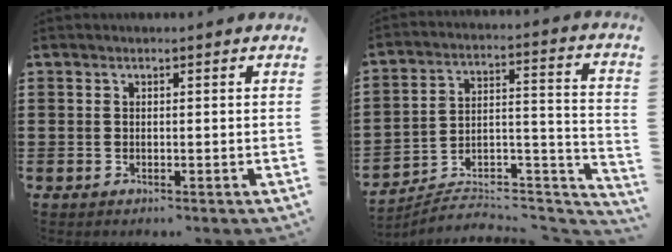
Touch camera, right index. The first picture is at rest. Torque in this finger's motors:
{"motor_torque": [-2.14, 0.00, -1.05, -0.21]}